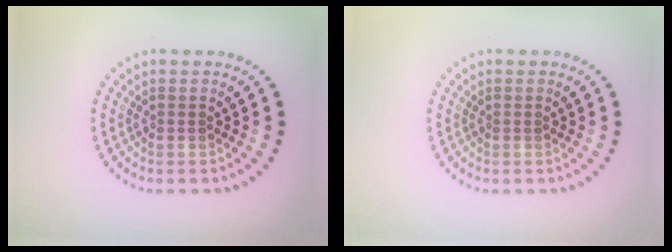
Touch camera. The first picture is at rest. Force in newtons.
{"total": 0.0}